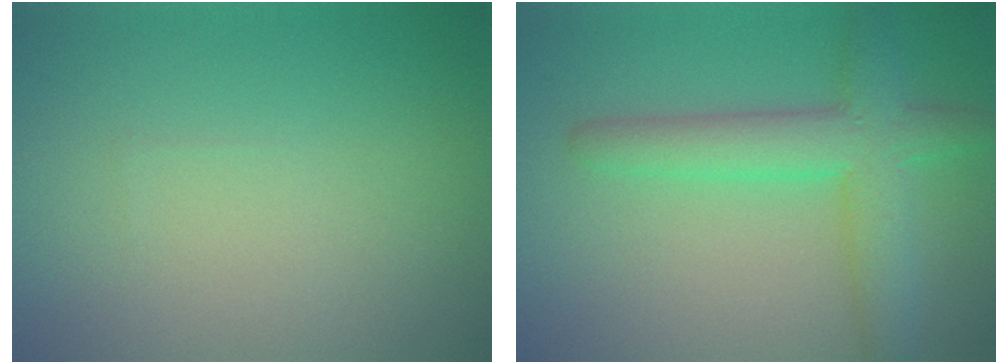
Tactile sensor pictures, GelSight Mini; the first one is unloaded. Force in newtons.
{"total": 5.2, "press": 5.2, "slide": 0.3}